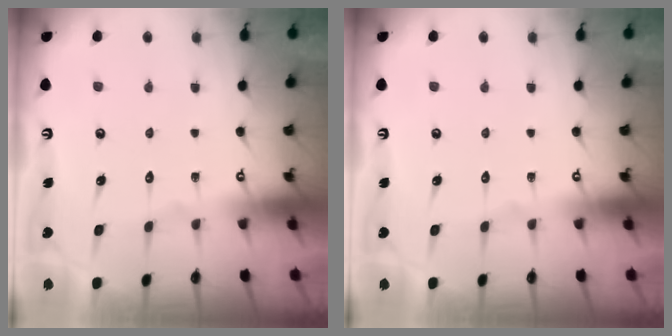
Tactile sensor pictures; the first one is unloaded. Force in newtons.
{"total": 0.0}